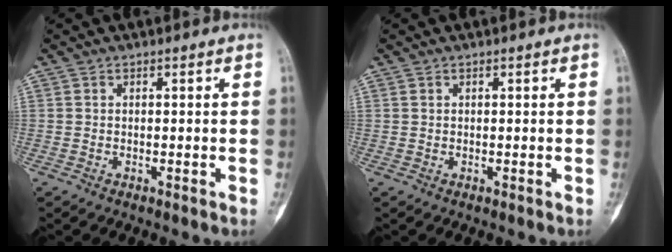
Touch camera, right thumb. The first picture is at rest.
{"total": 0.0}